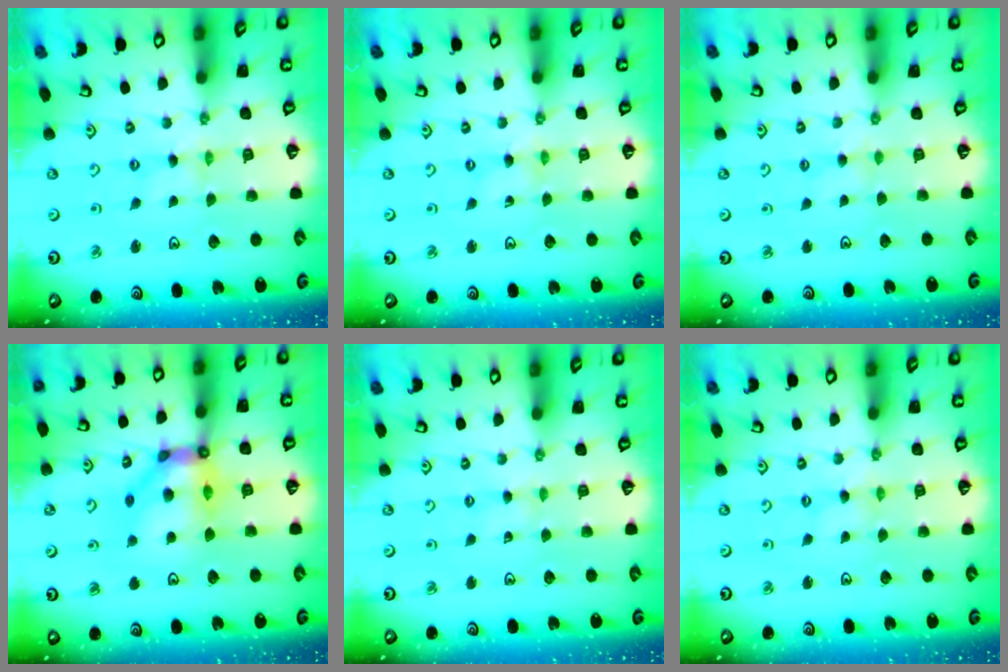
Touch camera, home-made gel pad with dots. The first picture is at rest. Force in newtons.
{"total": 0.0}
{"total": 1.9, "press": 1.8, "slide": 0.4}
{"total": 13.2, "press": 13.0, "slide": 2.0}
{"total": 1.5, "press": 1.5, "slide": 0.3}
{"total": 0.0}